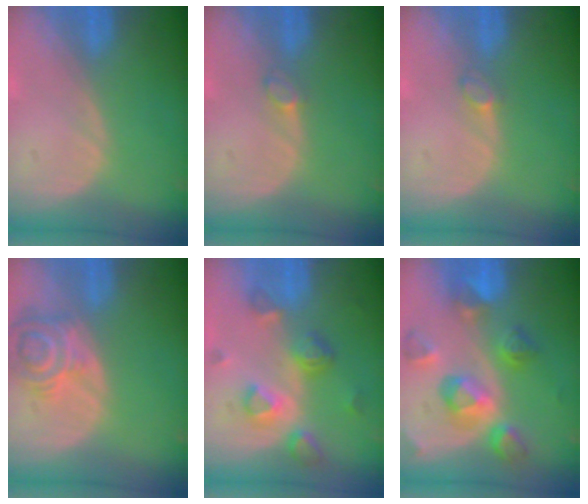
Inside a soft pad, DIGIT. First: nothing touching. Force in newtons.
{"total": 1.4, "press": 1.4, "slide": 0.2}
{"total": 1.4, "press": 1.4, "slide": 0.2}
{"total": 7.2, "press": 6.6, "slide": 2.8}
{"total": 7.9, "press": 7.0, "slide": 3.7}
{"total": 10.3, "press": 9.2, "slide": 4.7}